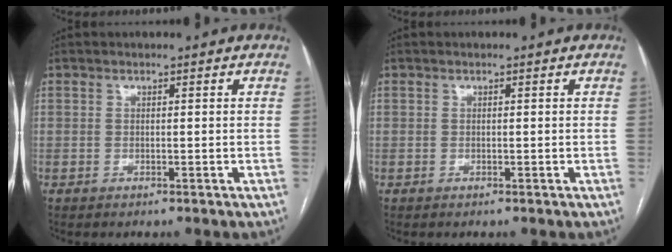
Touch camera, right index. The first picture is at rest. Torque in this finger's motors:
{"motor_torque": [0.00, 0.00, 0.00, 0.00]}